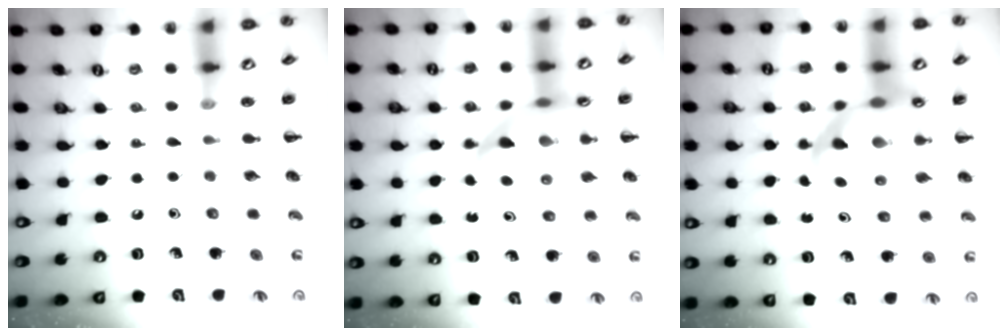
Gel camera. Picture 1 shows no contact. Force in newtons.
{"total": 12.9, "press": 12.3, "slide": 3.8}
{"total": 14.4, "press": 13.9, "slide": 3.9}